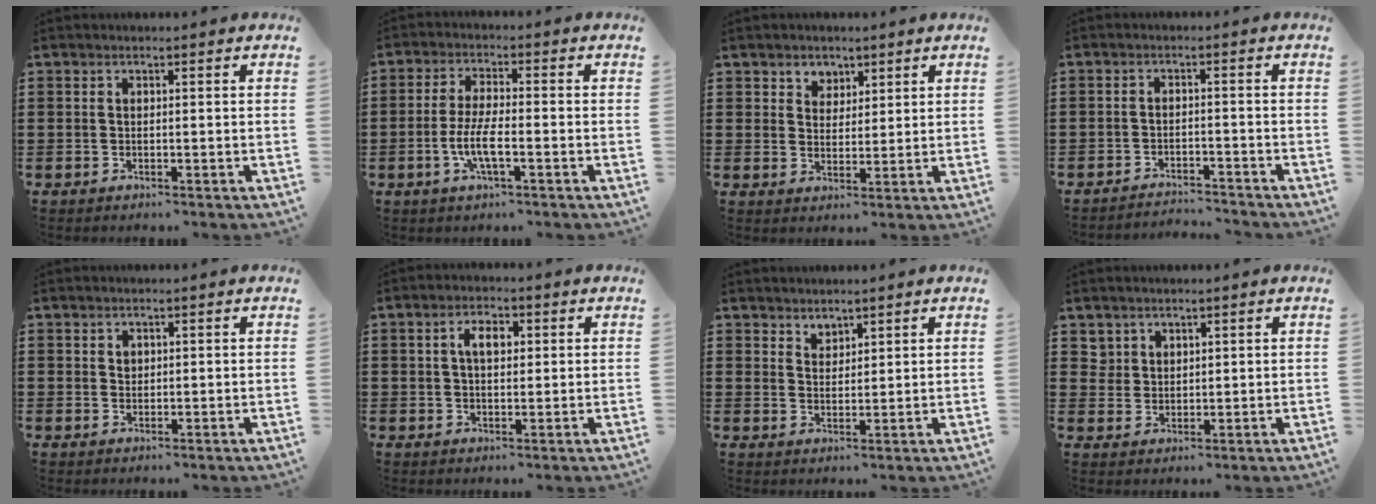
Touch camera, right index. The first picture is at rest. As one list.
[{"total": 5.7, "force": [-2.0, 1.3, 5.2], "torque": [-0.115, -0.009, -0.044]}, {"total": 3.4, "force": [2.2, 2.5, 0.0], "torque": [-0.017, 0.011, 0.042]}, {"total": 2.6, "force": [-2.6, 0.1, -0.1], "torque": [-0.007, 0.001, -0.056]}, {"total": 1.1, "force": [0.7, 0.8, 0.2], "torque": [-0.006, 0.002, 0.015]}, {"total": 3.6, "force": [0.8, 2.1, 2.9], "torque": [-0.055, 0.009, 0.010]}, {"total": 2.5, "force": [2.3, 0.9, -0.4], "torque": [-0.001, 0.000, 0.045]}, {"total": 3.1, "force": [2.2, 2.2, 0.2], "torque": [-0.015, 0.009, 0.045]}]